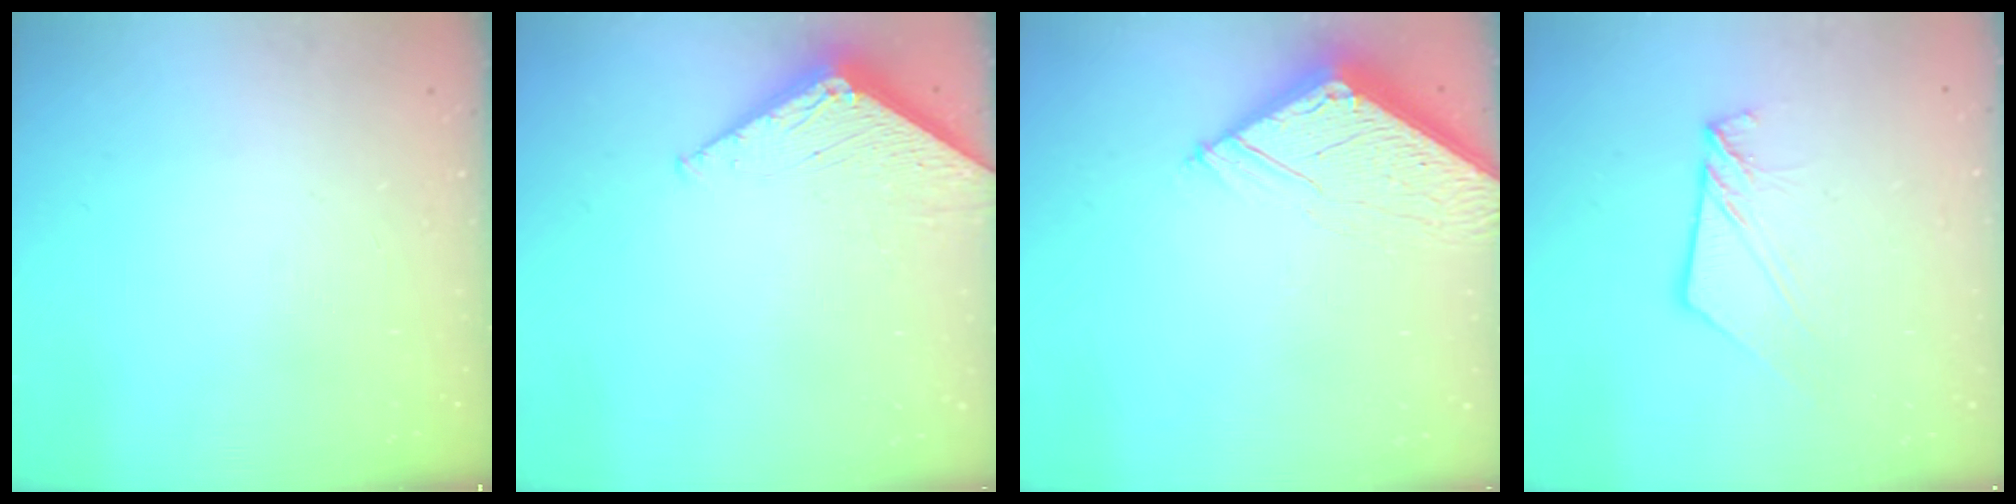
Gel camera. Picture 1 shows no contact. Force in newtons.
{"total": 4.0, "press": 4.0, "slide": 0.1}
{"total": 6.6, "press": 6.6, "slide": 0.7}
{"total": 9.0, "press": 8.9, "slide": 0.8}